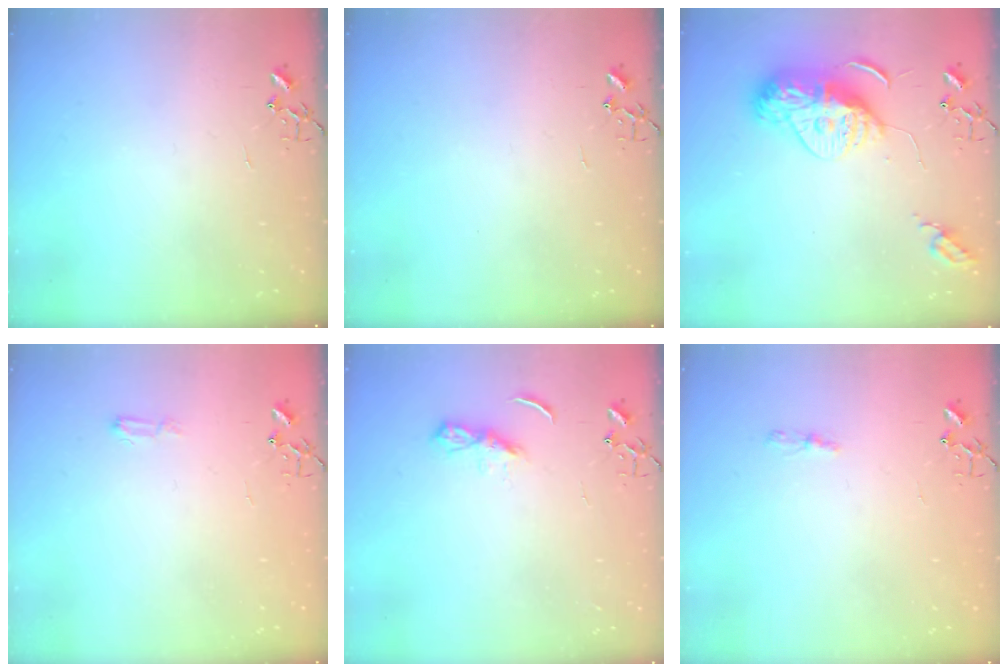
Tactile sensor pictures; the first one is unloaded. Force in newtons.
{"total": 0.0}
{"total": 13.3, "press": 13.3, "slide": 1.2}
{"total": 6.0, "press": 6.0, "slide": 0.7}
{"total": 5.3, "press": 5.3, "slide": 0.6}
{"total": 3.8, "press": 3.8, "slide": 0.5}